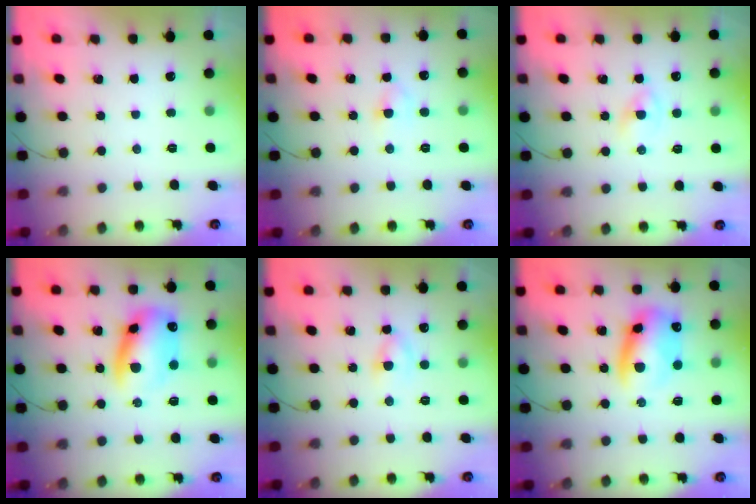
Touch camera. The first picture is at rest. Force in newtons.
{"total": 3.2, "press": 3.1, "slide": 0.7}
{"total": 1.6, "press": 1.4, "slide": 0.9}
{"total": 12.1, "press": 11.9, "slide": 2.3}
{"total": 4.1, "press": 3.9, "slide": 1.2}
{"total": 10.9, "press": 10.7, "slide": 2.3}